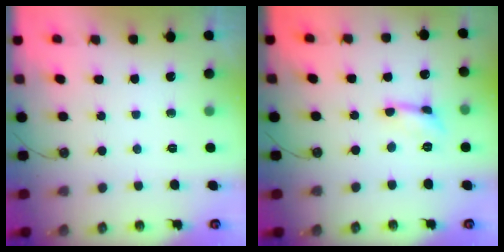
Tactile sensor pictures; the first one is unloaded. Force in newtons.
{"total": 0.0}